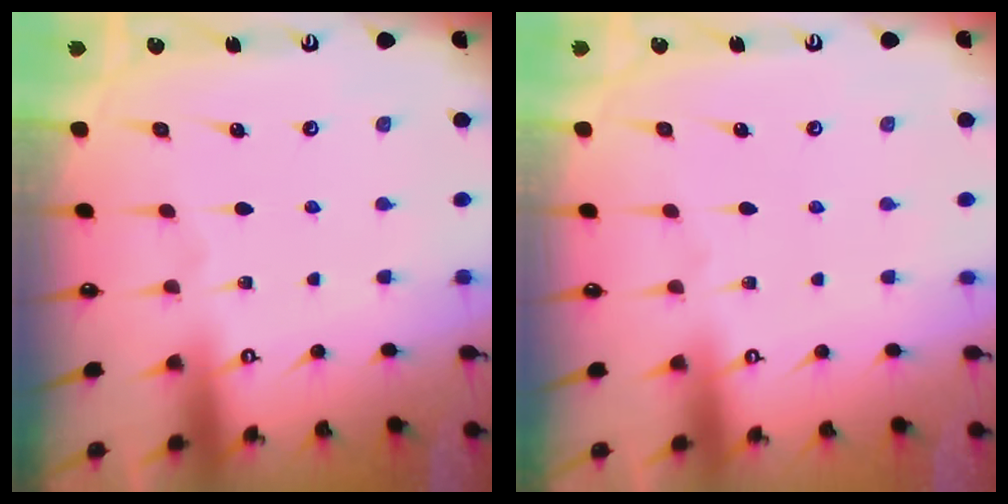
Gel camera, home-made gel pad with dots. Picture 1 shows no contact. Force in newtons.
{"total": 0.0}